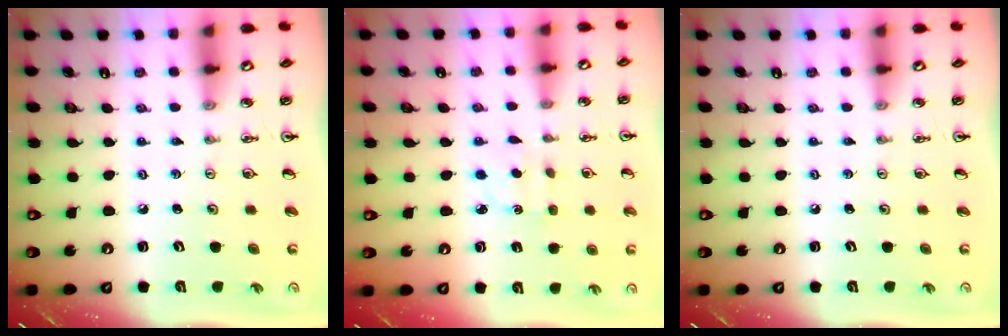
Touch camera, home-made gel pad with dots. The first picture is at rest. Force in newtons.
{"total": 2.9, "press": 2.9, "slide": 0.4}
{"total": 0.0}